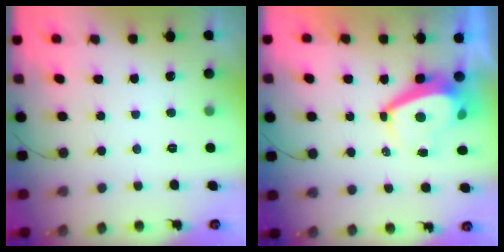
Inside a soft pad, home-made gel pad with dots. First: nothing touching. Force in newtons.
{"total": 6.3, "press": 6.2, "slide": 0.8}